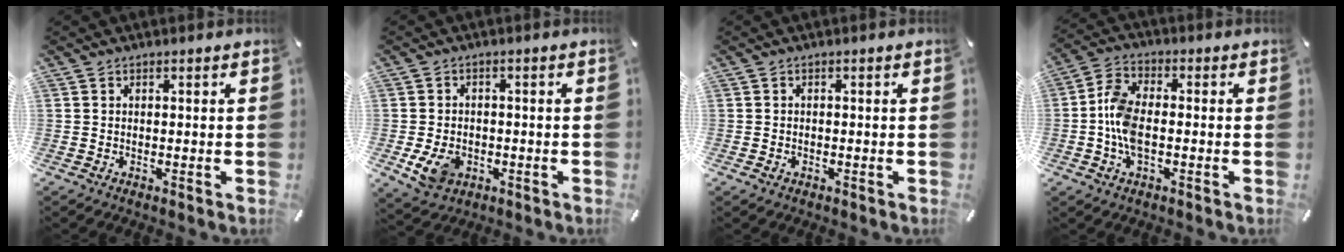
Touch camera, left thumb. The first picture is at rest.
{"total": 6.6, "force": [-1.9, 5.2, 3.6], "torque": [-0.074, -0.003, -0.038]}
{"total": 0.9, "force": [-0.4, 0.7, 0.4], "torque": [-0.007, 0.002, -0.010]}
{"total": 8.0, "force": [-1.6, 4.4, 6.5], "torque": [-0.147, 0.001, -0.033]}